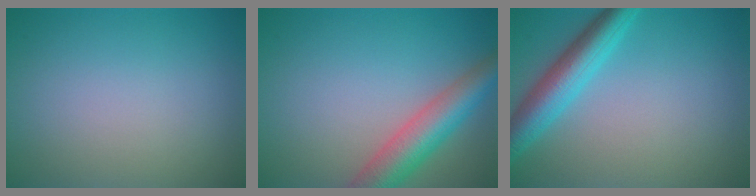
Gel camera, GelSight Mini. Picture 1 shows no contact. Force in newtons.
{"total": 5.8, "press": 5.8, "slide": 0.4}
{"total": 4.9, "press": 4.9, "slide": 0.2}